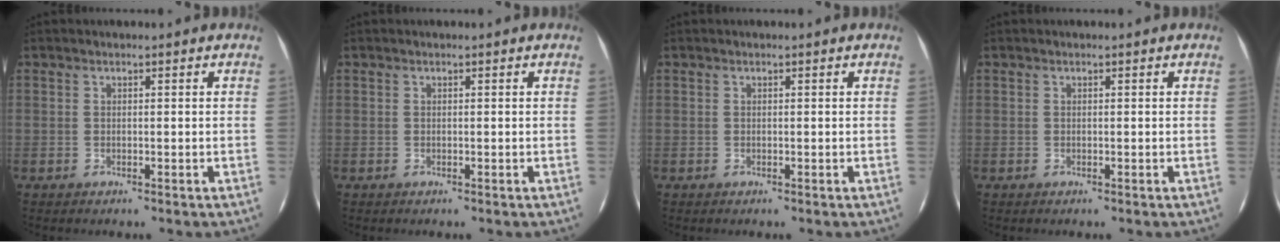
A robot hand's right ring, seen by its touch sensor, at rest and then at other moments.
{"total": 0.0}
{"total": 0.0}
{"total": 0.0}